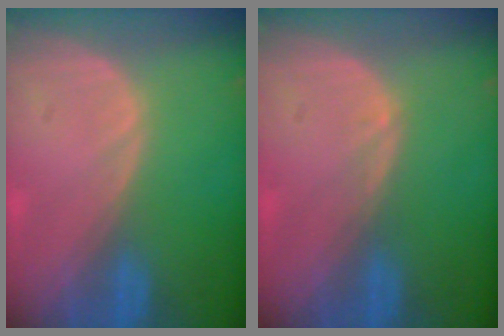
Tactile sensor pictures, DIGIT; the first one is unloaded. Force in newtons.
{"total": 0.8, "press": 0.7, "slide": 0.1}